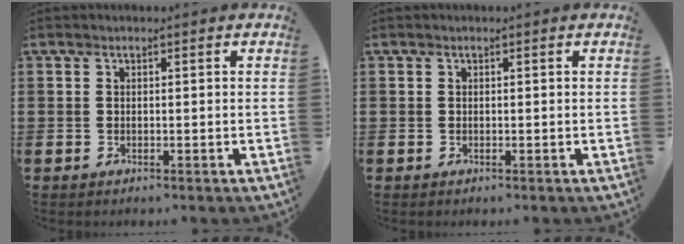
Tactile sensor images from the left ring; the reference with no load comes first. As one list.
[{"total": 0.0}]